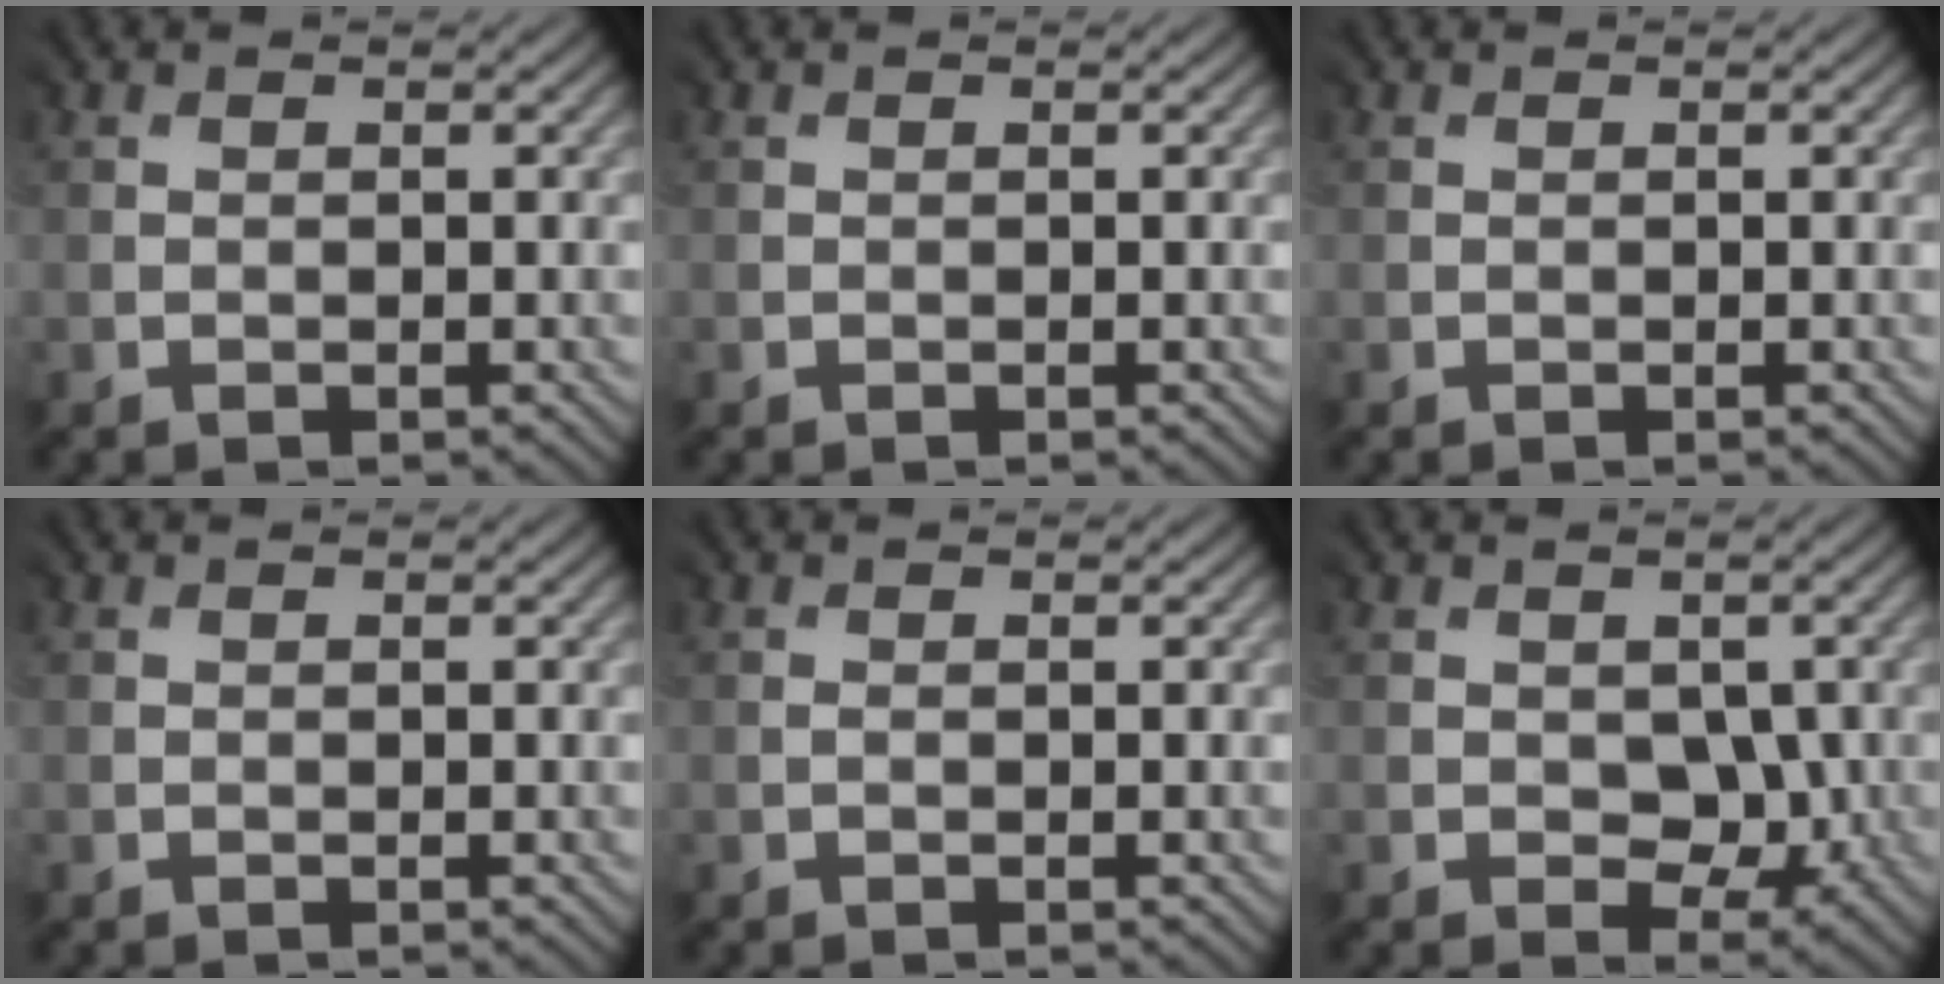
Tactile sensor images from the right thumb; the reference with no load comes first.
{"total": 0.0}
{"total": 0.0}
{"total": 0.0}
{"total": 0.0}
{"total": 3.6, "force": [-0.3, 2.9, 2.1], "torque": [-0.037, -0.010, -0.003]}